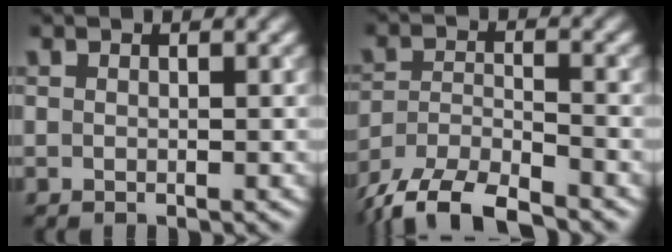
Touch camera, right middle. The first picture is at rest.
{"total": 7.8, "force": [-6.6, 2.2, 3.4], "torque": [-0.068, -0.014, -0.122]}